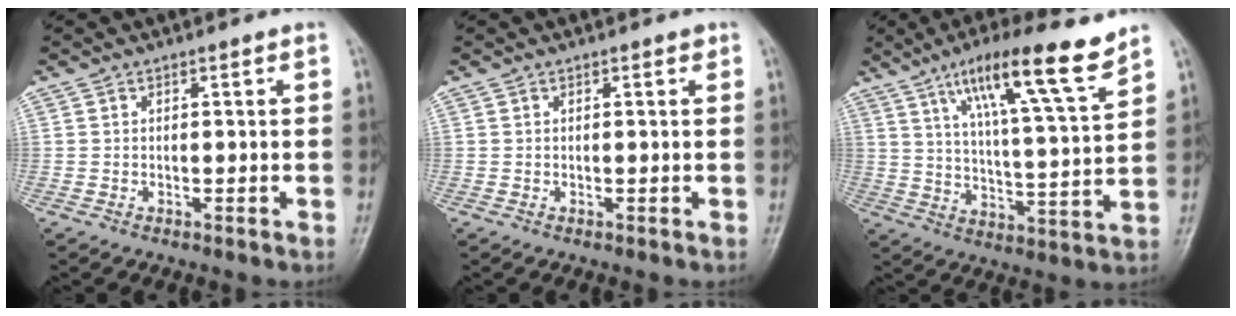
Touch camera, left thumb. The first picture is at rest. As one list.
[{"total": 0.5, "force": [0.3, 0.3, 0.4], "torque": [-0.004, 0.000, 0.000]}, {"total": 16.3, "force": [10.4, 1.9, 12.4], "torque": [-0.194, -0.045, 0.173]}]